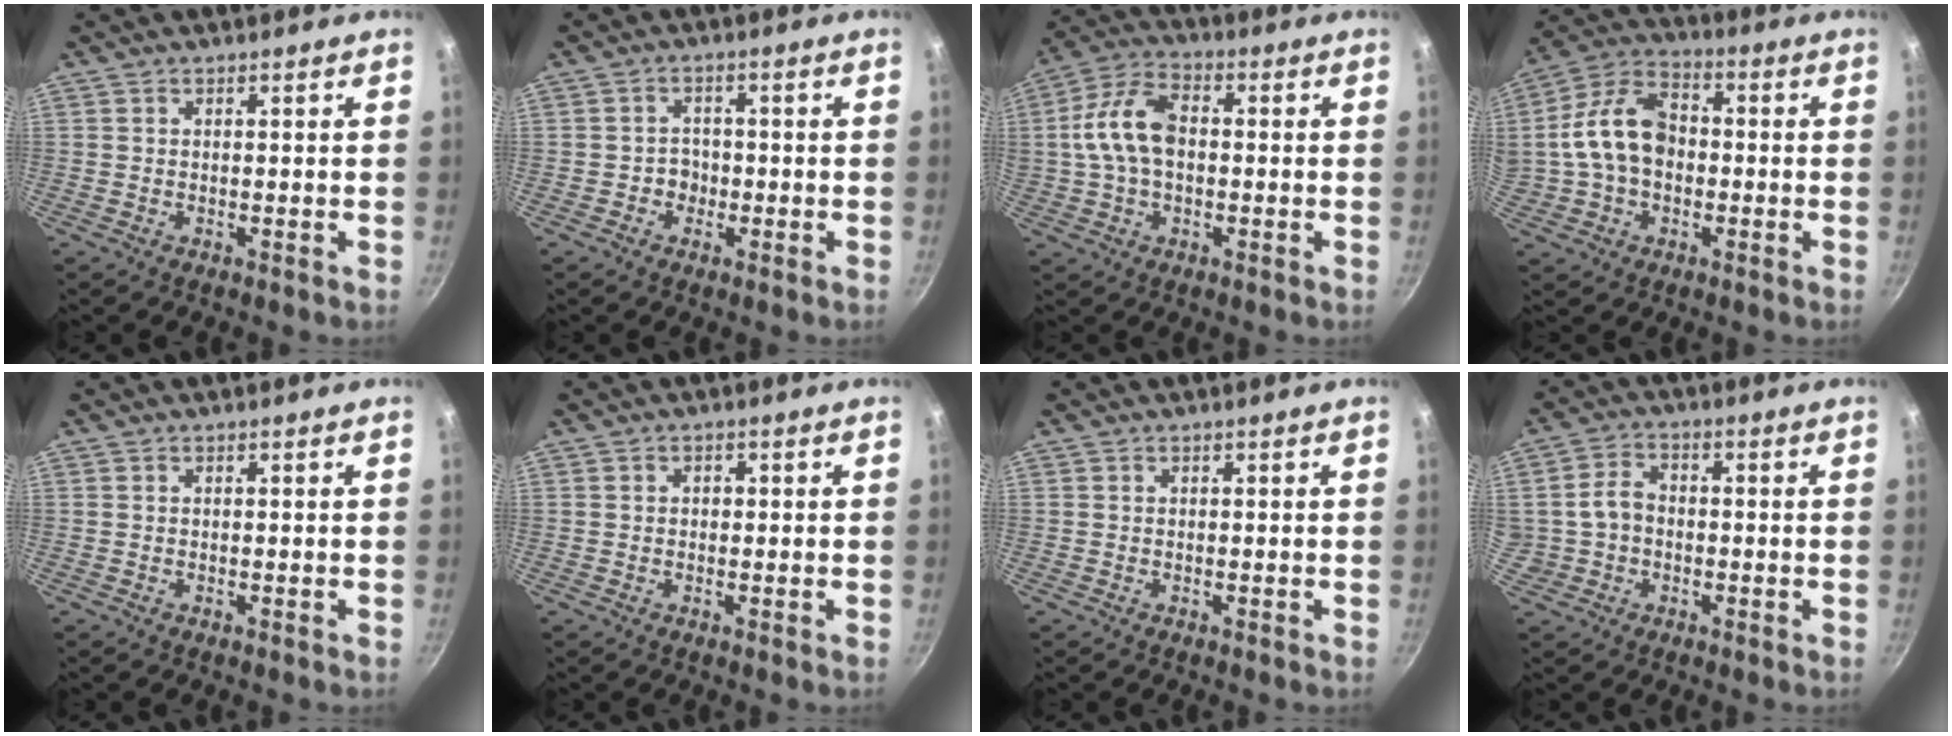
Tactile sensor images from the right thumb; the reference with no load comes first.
{"total": 2.8, "force": [-0.9, 2.5, 0.9], "torque": [0.010, 0.009, -0.016]}
{"total": 12.0, "force": [0.5, 7.4, 9.5], "torque": [-0.177, 0.030, -0.001]}
{"total": 13.9, "force": [-0.1, 9.7, 9.9], "torque": [-0.168, 0.033, -0.014]}
{"total": 0.0}
{"total": 1.4, "force": [0.1, 1.1, 0.8], "torque": [-0.009, 0.006, 0.001]}
{"total": 0.0}
{"total": 5.8, "force": [-0.6, 4.8, 3.2], "torque": [-0.037, 0.021, -0.011]}